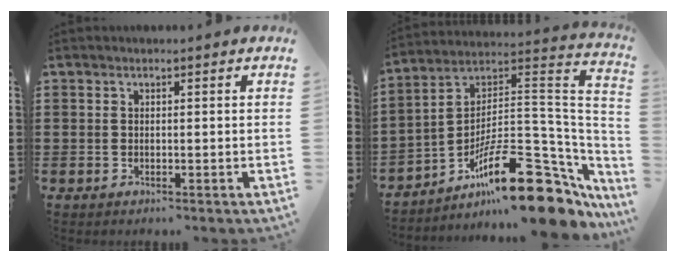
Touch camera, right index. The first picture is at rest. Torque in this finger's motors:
{"motor_torque": [0.06, 0.08, 0.96, 0.17]}